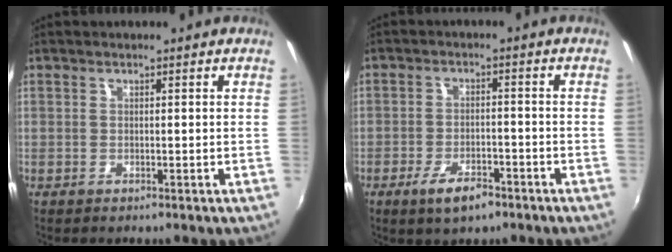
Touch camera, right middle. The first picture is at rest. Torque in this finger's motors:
{"motor_torque": [0.83, -0.54, 0.05, 0.04]}